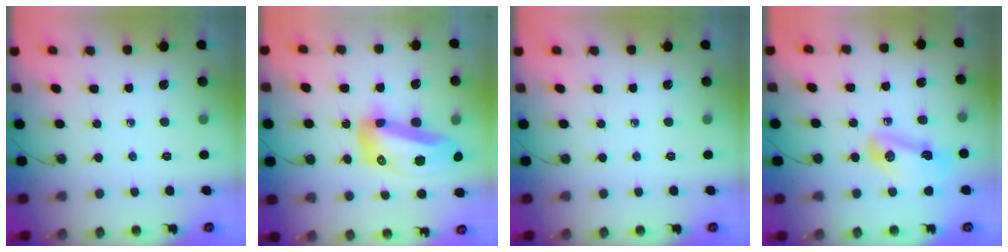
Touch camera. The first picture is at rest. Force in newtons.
{"total": 18.4, "press": 18.3, "slide": 2.4}
{"total": 0.0}
{"total": 7.4, "press": 7.4, "slide": 0.8}